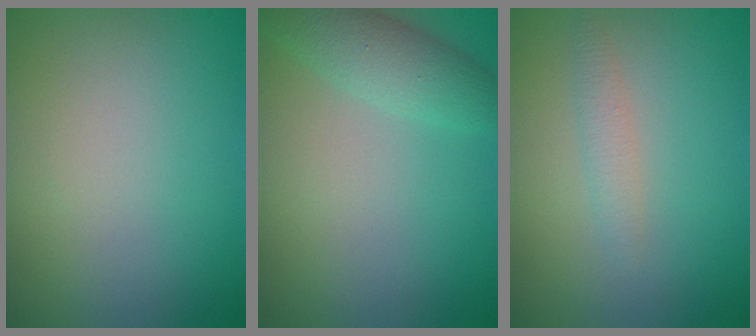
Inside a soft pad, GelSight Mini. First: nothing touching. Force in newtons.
{"total": 3.1, "press": 3.1, "slide": 0.1}
{"total": 1.2, "press": 1.2, "slide": 0.0}